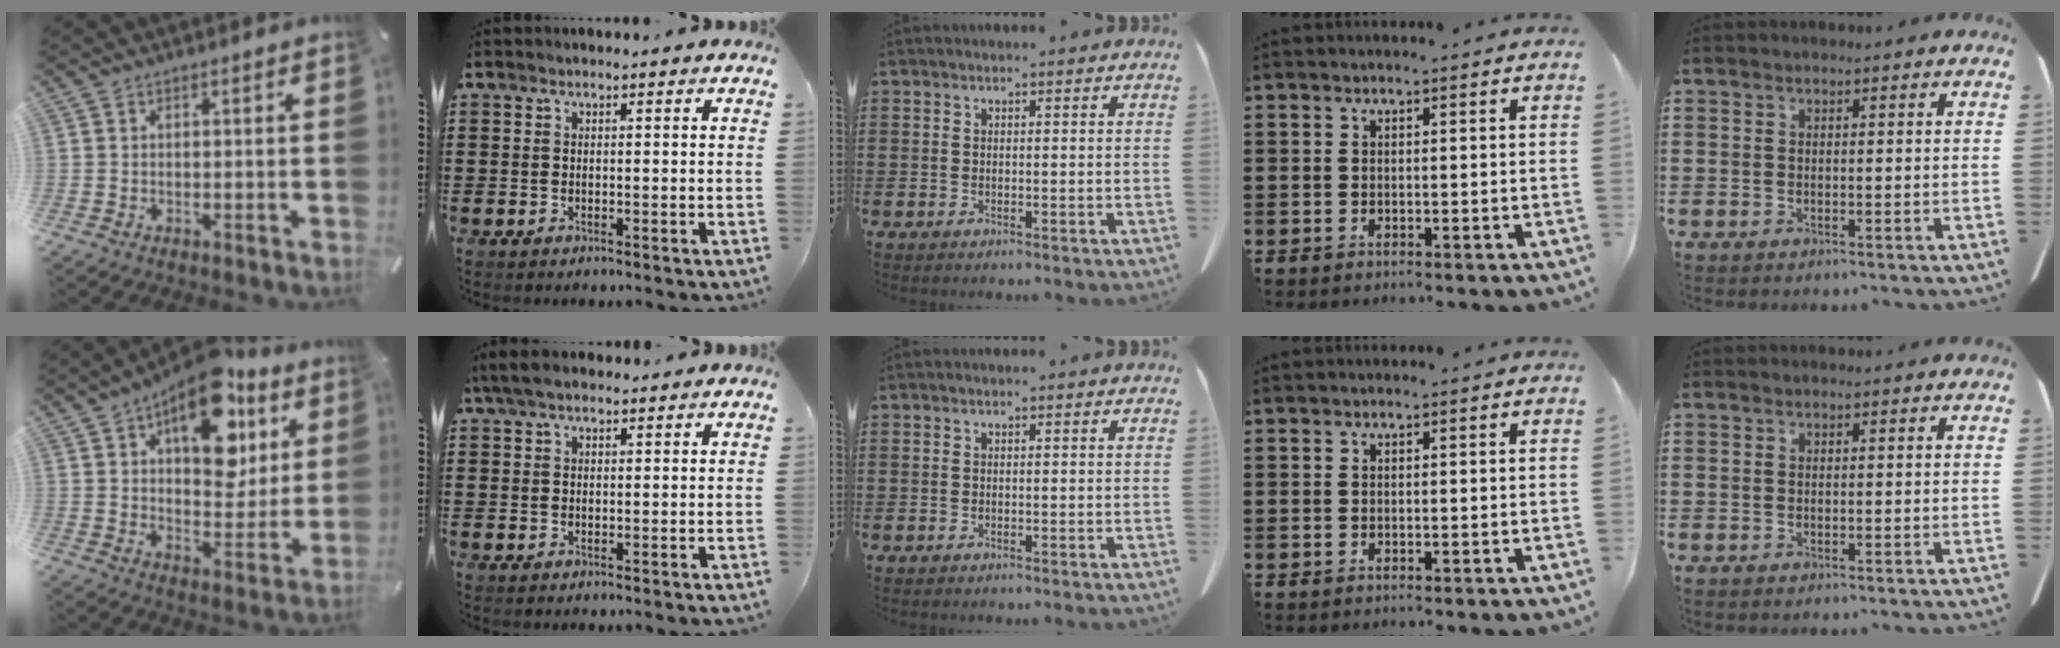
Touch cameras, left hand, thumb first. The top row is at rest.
{"thumb": {"total": 18.1, "force": [9.0, 10.2, 11.9], "torque": [-0.162, -0.044, 0.151]}, "index": {"total": 3.4, "force": [2.3, 1.3, 2.3], "torque": [-0.049, 0.007, 0.043]}}